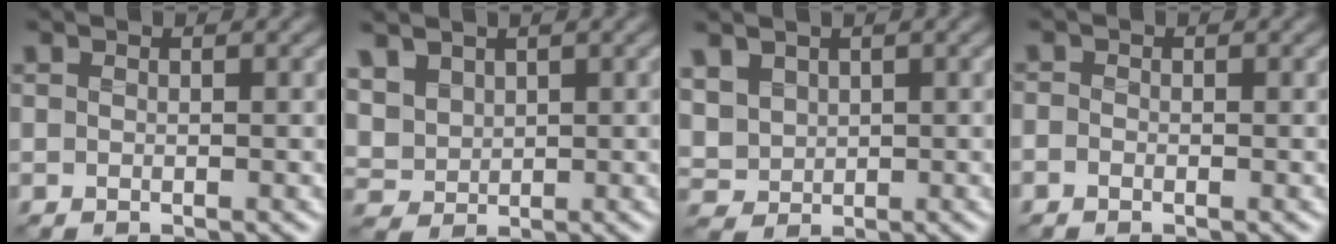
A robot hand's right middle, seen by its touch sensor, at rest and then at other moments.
{"total": 5.3, "force": [3.0, 3.7, 2.3], "torque": [-0.096, 0.010, 0.072]}
{"total": 4.3, "force": [2.2, 3.2, 1.9], "torque": [-0.083, 0.012, 0.061]}
{"total": 0.7, "force": [-0.4, 0.4, 0.4], "torque": [-0.005, -0.003, -0.010]}